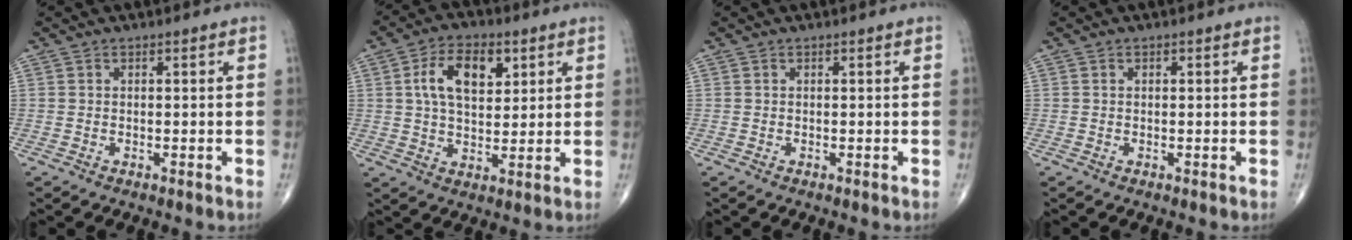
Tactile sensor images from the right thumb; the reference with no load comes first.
{"total": 10.6, "force": [3.4, 6.1, 8.0], "torque": [-0.121, -0.004, 0.059]}
{"total": 0.0}
{"total": 0.0}